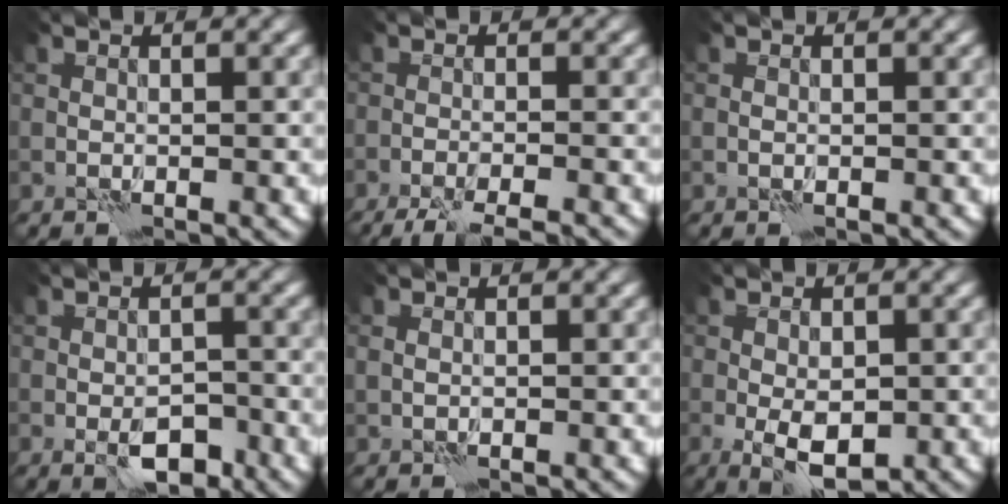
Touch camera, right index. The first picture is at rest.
{"total": 6.8, "force": [-5.9, 1.2, 3.0], "torque": [-0.042, -0.009, -0.087]}
{"total": 0.0}
{"total": 3.5, "force": [-1.7, 1.7, 2.5], "torque": [-0.035, -0.001, -0.026]}
{"total": 0.8, "force": [0.1, 0.7, 0.5], "torque": [-0.009, -0.003, 0.005]}
{"total": 4.5, "force": [-1.1, 2.2, 3.8], "torque": [-0.068, -0.008, -0.017]}